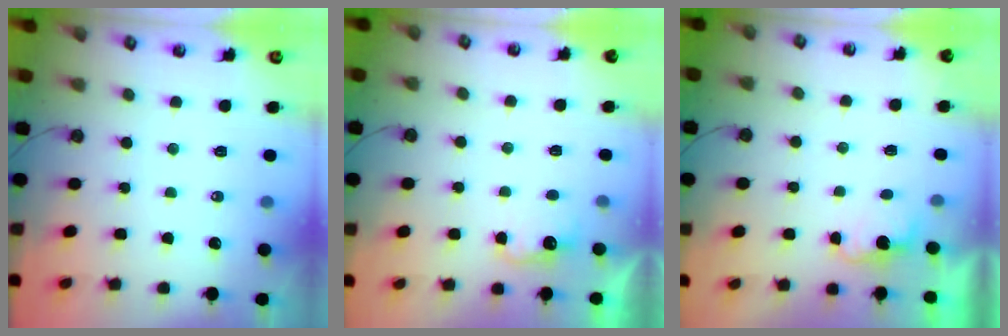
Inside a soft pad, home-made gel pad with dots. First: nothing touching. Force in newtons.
{"total": 3.5, "press": 3.3, "slide": 1.0}
{"total": 1.4, "press": 1.2, "slide": 0.7}